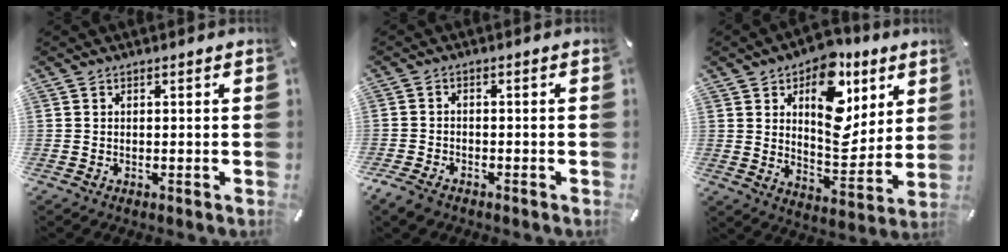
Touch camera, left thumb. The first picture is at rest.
{"total": 3.1, "force": [-2.3, 1.6, 1.2], "torque": [-0.038, 0.006, -0.050]}
{"total": 16.2, "force": [7.4, 10.6, 9.8], "torque": [-0.117, -0.047, 0.130]}